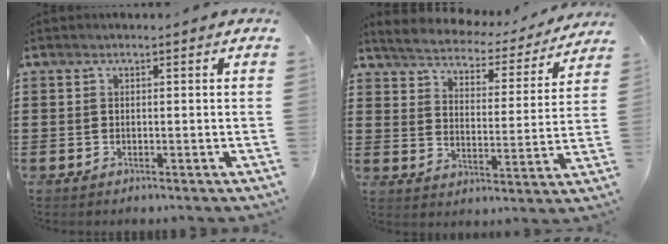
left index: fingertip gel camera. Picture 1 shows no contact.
{"total": 3.8, "force": [3.7, 0.4, 0.5], "torque": [-0.036, -0.029, 0.056]}